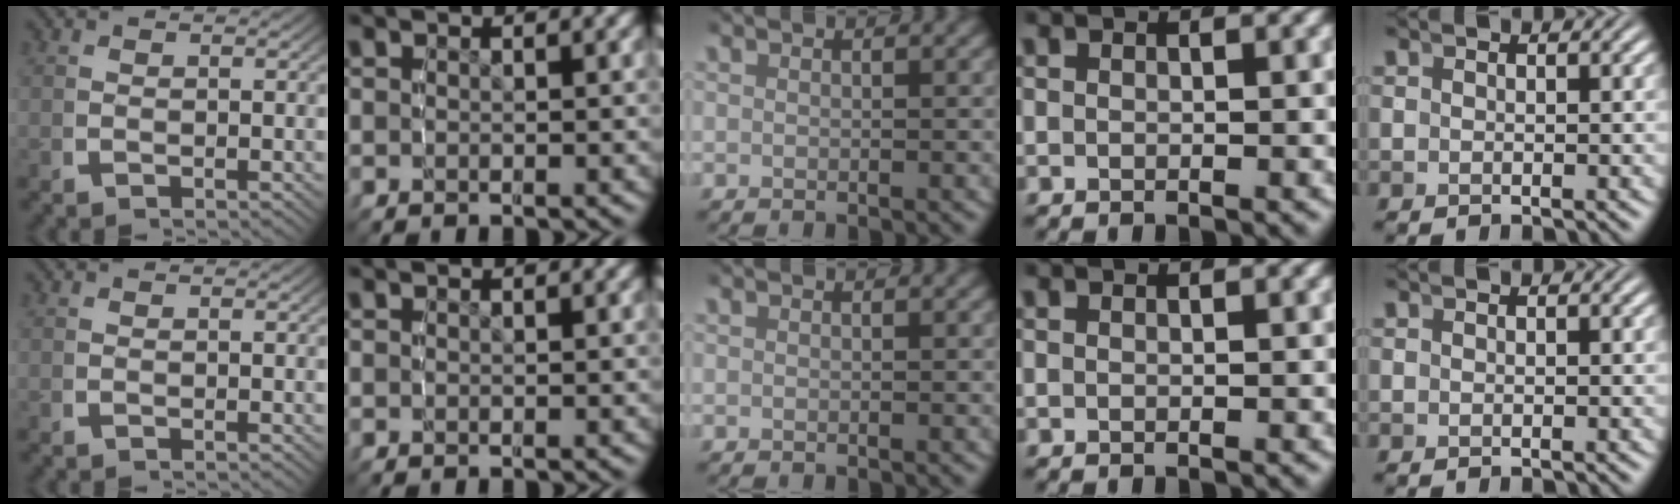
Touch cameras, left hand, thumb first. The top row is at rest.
{}